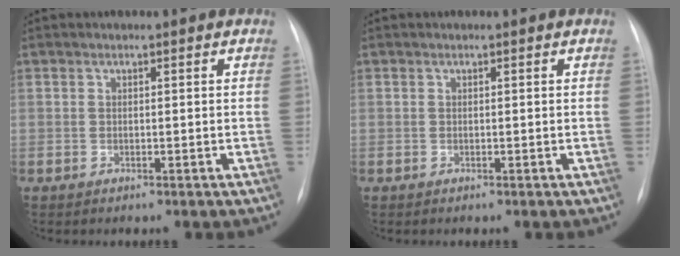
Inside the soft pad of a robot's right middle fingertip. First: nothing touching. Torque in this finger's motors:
{"motor_torque": [0.00, 0.00, -0.01, 0.00]}